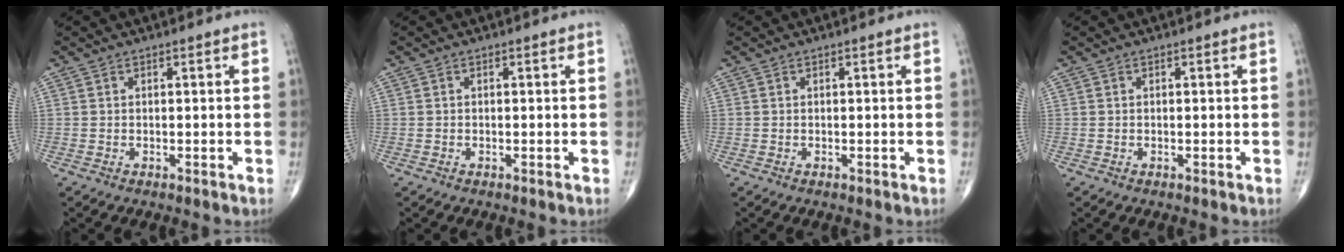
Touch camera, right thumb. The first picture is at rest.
{"total": 0.0}
{"total": 0.0}
{"total": 0.0}